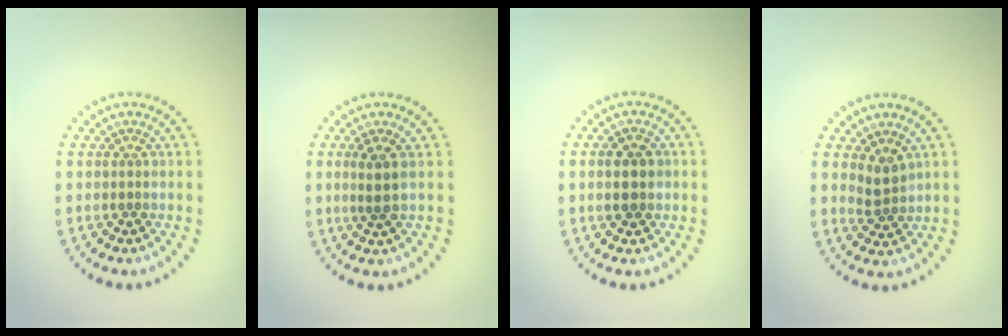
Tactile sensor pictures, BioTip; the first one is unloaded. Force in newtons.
{"total": 1.9, "press": 1.5, "slide": 1.3}
{"total": 3.2, "press": 3.2, "slide": 0.1}
{"total": 1.9, "press": 1.6, "slide": 1.0}